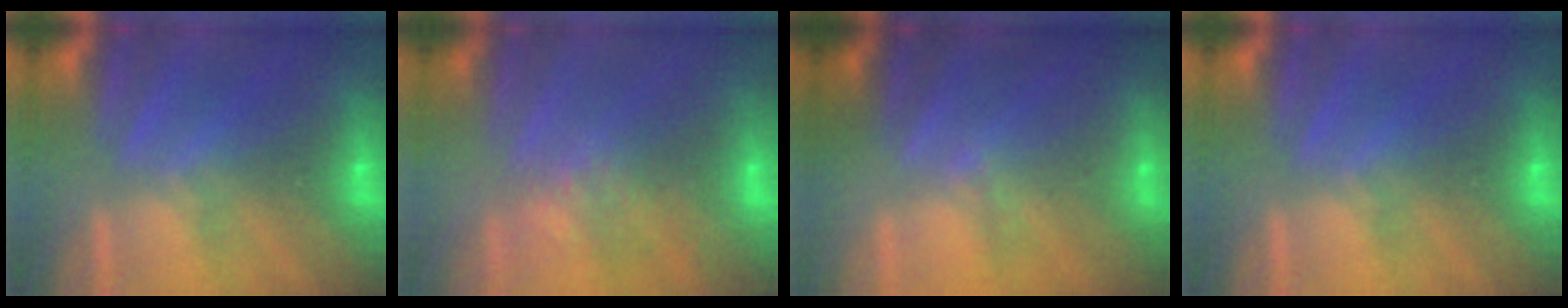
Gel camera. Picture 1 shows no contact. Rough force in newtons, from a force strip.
{"total": 2.8}
{"total": 2.2}
{"total": 0.0}